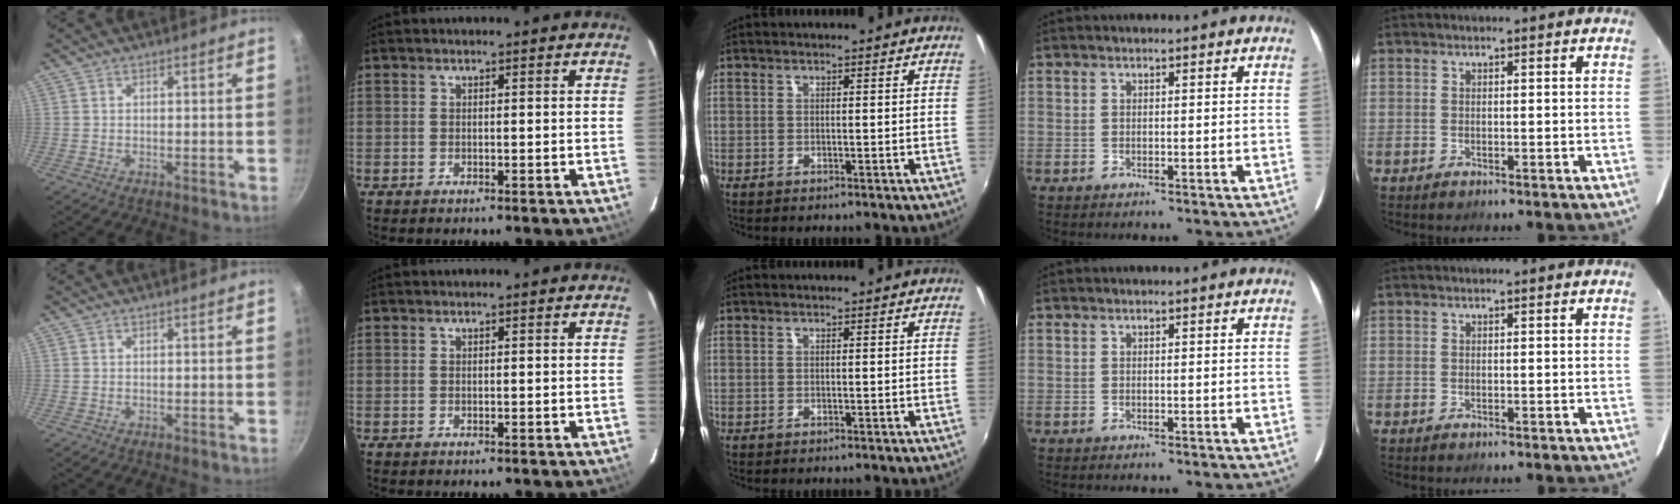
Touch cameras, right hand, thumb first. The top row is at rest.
{}